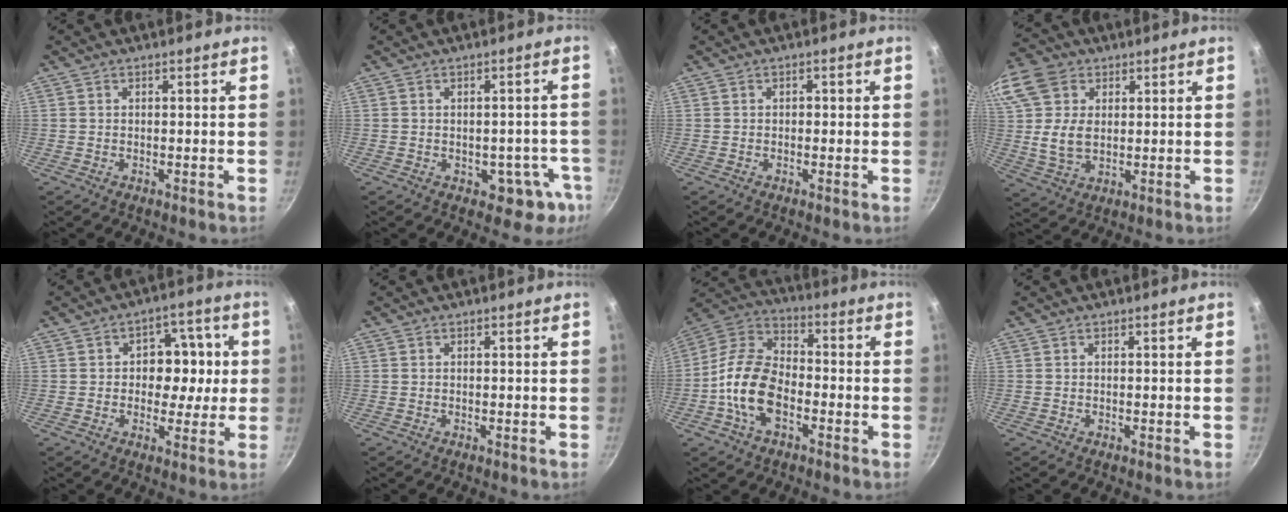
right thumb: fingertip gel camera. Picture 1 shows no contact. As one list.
[{"total": 7.9, "force": [-3.0, 5.3, 5.1], "torque": [-0.010, 0.029, -0.024]}, {"total": 0.7, "force": [-0.1, 0.6, 0.4], "torque": [-0.002, 0.005, -0.001]}, {"total": 16.5, "force": [3.9, 12.3, 10.4], "torque": [-0.215, 0.009, 0.069]}, {"total": 9.0, "force": [0.4, 7.1, 5.5], "torque": [-0.022, 0.011, -0.002]}, {"total": 0.0}, {"total": 14.3, "force": [-4.1, 8.6, 10.6], "torque": [-0.179, 0.043, -0.095]}, {"total": 0.0}]